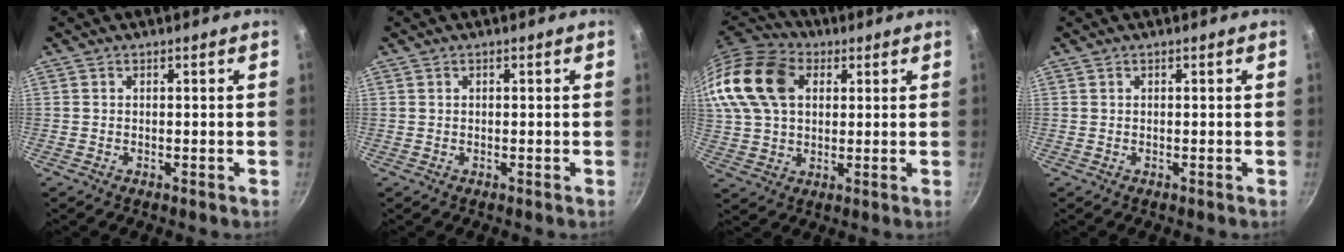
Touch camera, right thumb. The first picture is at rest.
{"total": 0.0}
{"total": 20.1, "force": [6.1, 14.2, 12.9], "torque": [-0.266, 0.019, 0.101]}
{"total": 0.0}